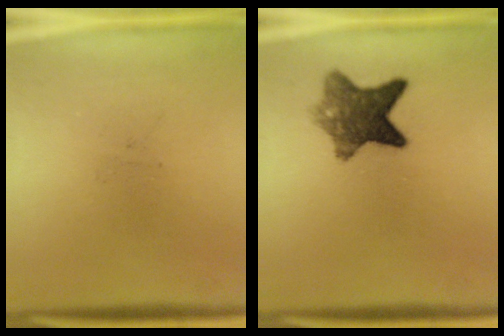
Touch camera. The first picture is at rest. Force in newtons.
{"total": 7.9}